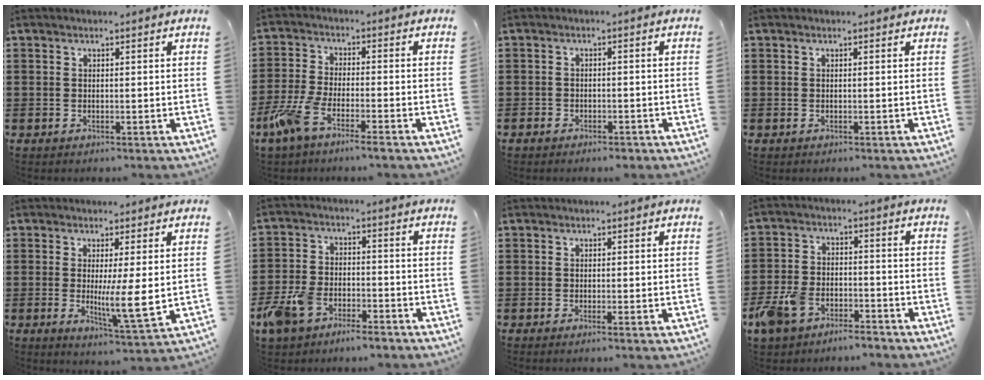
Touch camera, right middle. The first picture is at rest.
{"total": 6.1, "force": [-4.1, 1.0, 4.4], "torque": [-0.113, -0.016, -0.083]}
{"total": 1.5, "force": [-1.3, 0.6, 0.3], "torque": [-0.009, 0.001, -0.027]}
{"total": 0.0}
{"total": 6.0, "force": [0.6, 0.9, 5.9], "torque": [-0.088, -0.021, 0.007]}
{"total": 6.7, "force": [-5.2, 2.8, 3.3], "torque": [-0.091, 0.001, -0.107]}
{"total": 0.5, "force": [0.0, 0.1, 0.5], "torque": [-0.010, -0.001, 0.001]}
{"total": 6.4, "force": [-5.3, 2.5, 2.6], "torque": [-0.074, 0.004, -0.107]}